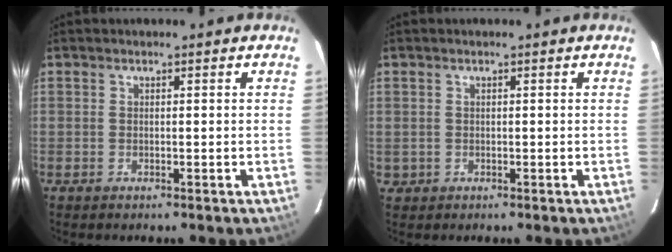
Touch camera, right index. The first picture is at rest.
{"total": 1.4, "force": [0.0, 1.4, 0.1], "torque": [0.000, 0.002, 0.002]}